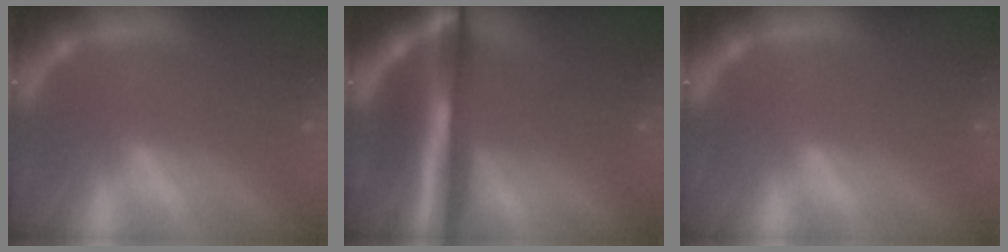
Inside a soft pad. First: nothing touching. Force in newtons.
{"total": 10.0}
{"total": 0.0}